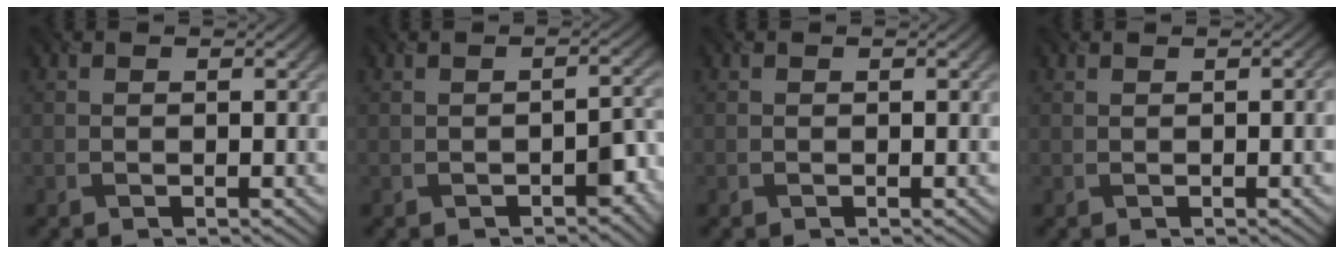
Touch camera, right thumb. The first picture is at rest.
{"total": 2.7, "force": [-1.4, 1.2, 2.1], "torque": [-0.026, 0.004, -0.019]}
{"total": 0.0}
{"total": 2.2, "force": [0.2, 0.4, 2.1], "torque": [-0.027, 0.009, 0.004]}